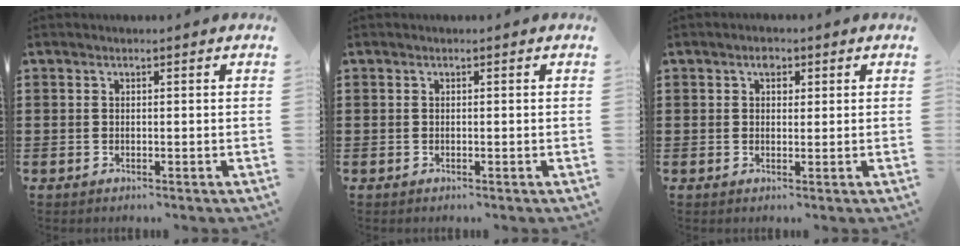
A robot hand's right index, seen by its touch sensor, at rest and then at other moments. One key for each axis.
{"total": 0.0}
{"total": 2.0, "fx": 0.9, "fy": 1.3, "fz": 1.3, "tx": -0.020, "ty": 0.003, "tz": 0.015}